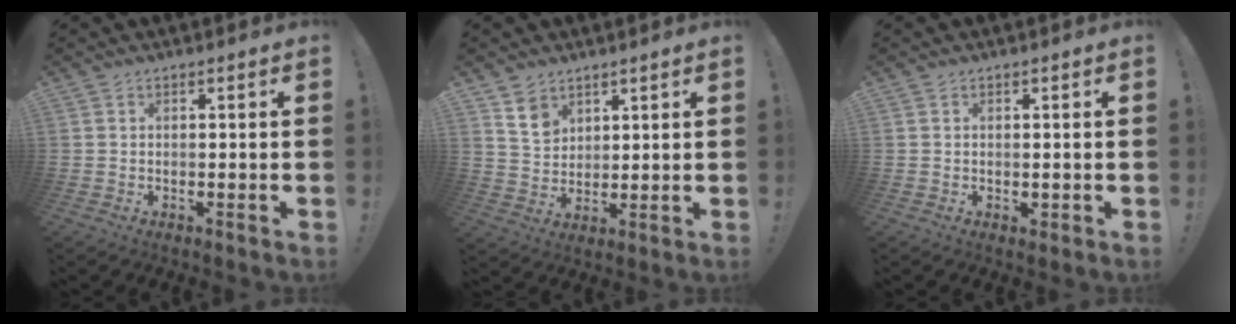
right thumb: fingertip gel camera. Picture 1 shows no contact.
{"total": 7.7, "force": [5.1, 5.4, 2.1], "torque": [-0.019, -0.034, 0.096]}
{"total": 0.8, "force": [0.2, 0.7, 0.3], "torque": [0.001, 0.000, 0.003]}